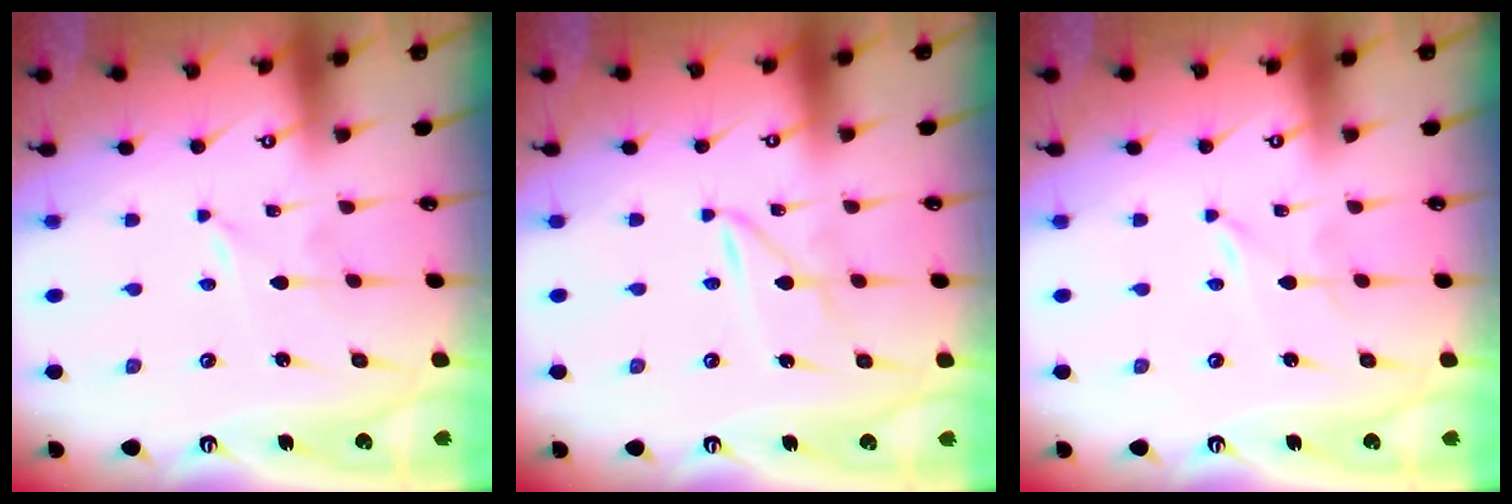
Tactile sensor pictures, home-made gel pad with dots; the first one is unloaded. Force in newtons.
{"total": 2.0, "press": 2.0, "slide": 0.2}
{"total": 0.0}